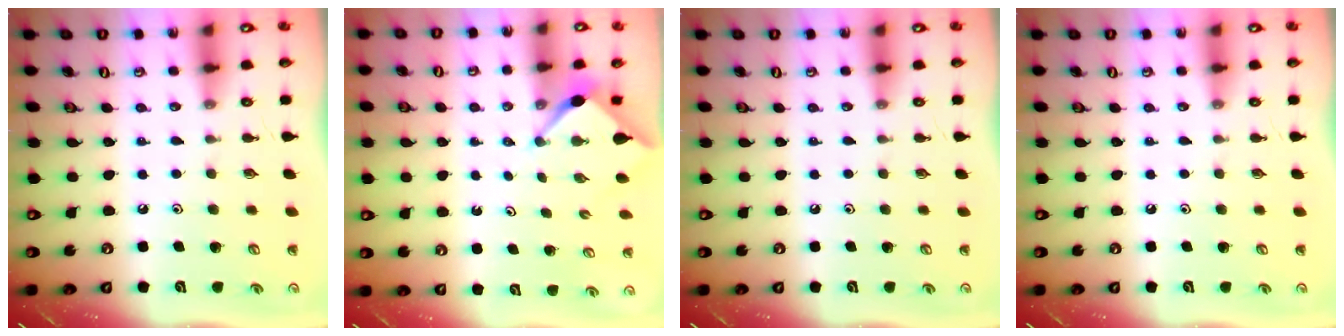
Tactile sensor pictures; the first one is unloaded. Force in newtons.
{"total": 2.5, "press": 2.5, "slide": 0.3}
{"total": 0.0}
{"total": 0.0}